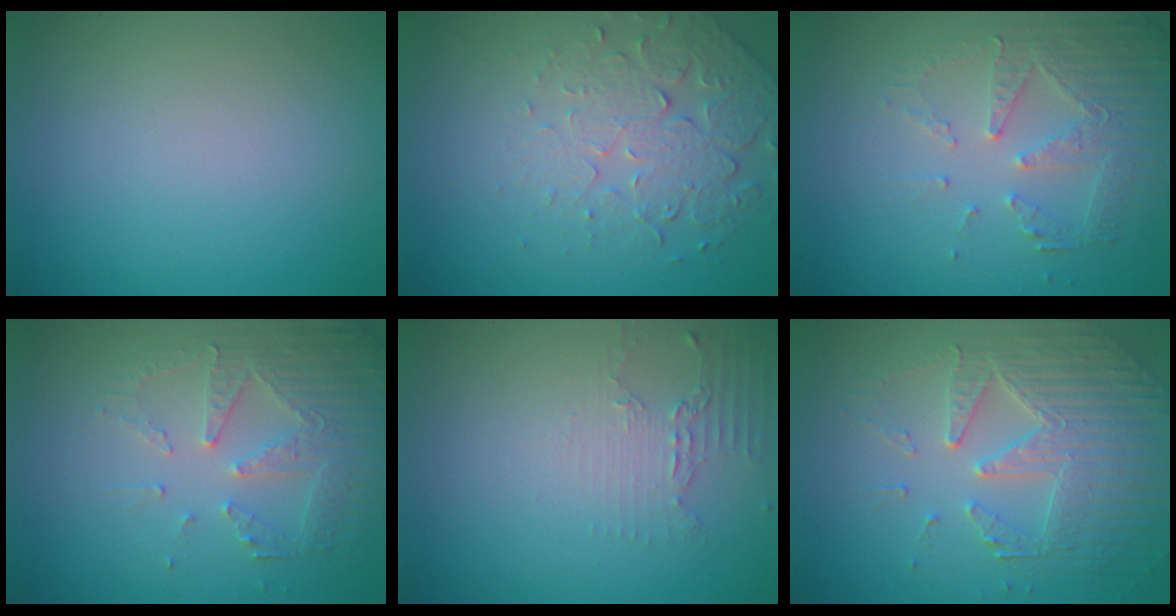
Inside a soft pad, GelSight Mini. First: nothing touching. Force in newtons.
{"total": 5.0, "press": 3.4, "slide": 3.7}
{"total": 5.4, "press": 3.8, "slide": 3.8}
{"total": 5.4, "press": 3.8, "slide": 3.8}
{"total": 2.2, "press": 1.6, "slide": 1.5}
{"total": 5.9, "press": 4.7, "slide": 3.6}